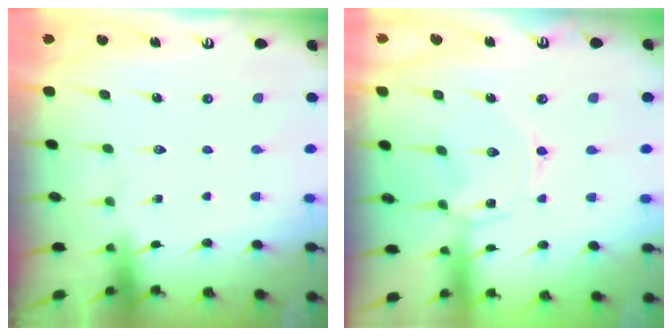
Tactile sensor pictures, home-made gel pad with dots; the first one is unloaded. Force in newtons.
{"total": 0.0}